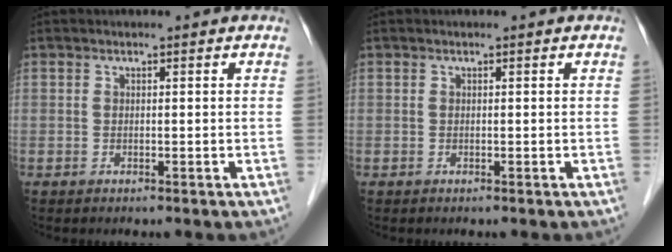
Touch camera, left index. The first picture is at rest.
{"total": 0.0}